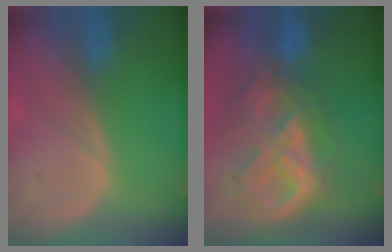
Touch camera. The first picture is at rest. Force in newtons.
{"total": 10.5, "press": 9.0, "slide": 5.5}